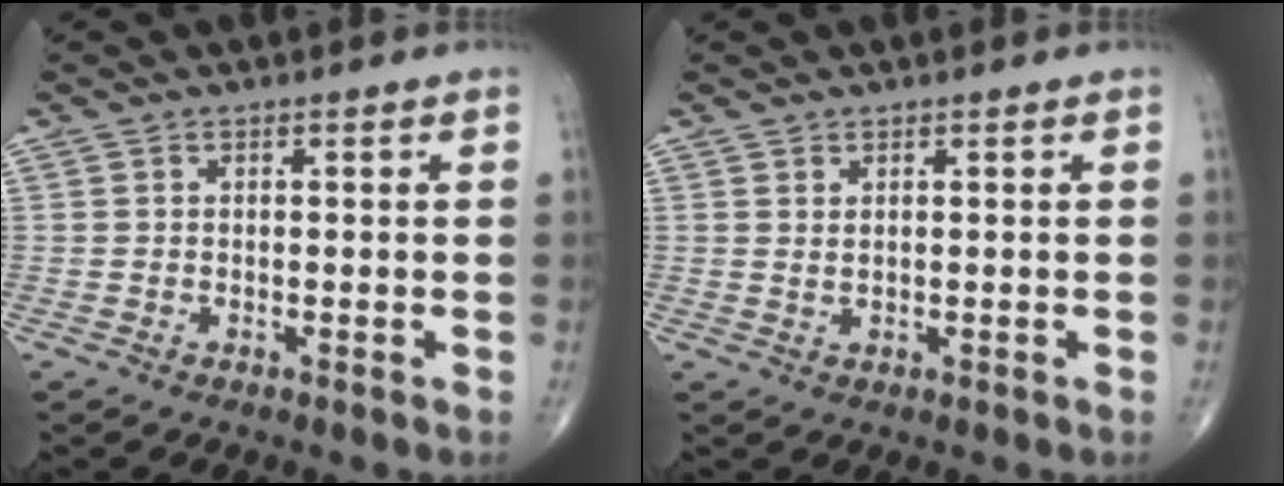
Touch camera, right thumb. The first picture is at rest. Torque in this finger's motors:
{"motor_torque": [-0.16, 0.37, -0.01, 0.00, 0.02]}